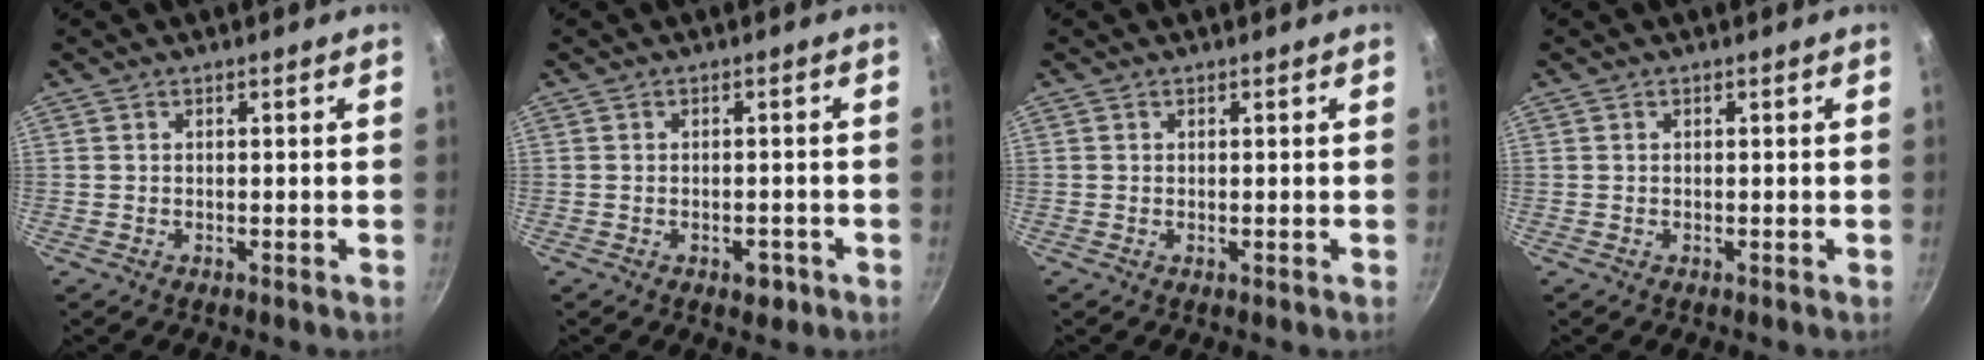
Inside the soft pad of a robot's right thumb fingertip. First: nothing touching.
{"total": 2.8, "force": [-1.5, 1.6, 1.8], "torque": [-0.017, 0.013, -0.013]}
{"total": 0.0}
{"total": 0.0}